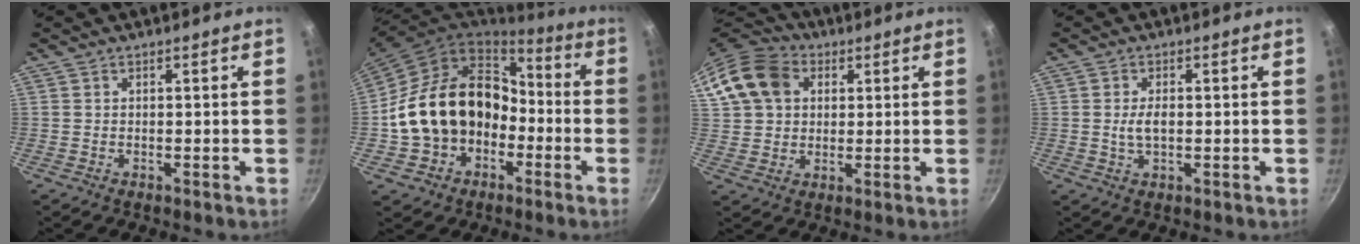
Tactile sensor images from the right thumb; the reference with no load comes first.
{"total": 19.2, "force": [-3.6, 15.3, 11.1], "torque": [-0.164, 0.066, -0.048]}
{"total": 14.5, "force": [4.6, 11.3, 7.9], "torque": [-0.142, 0.023, 0.075]}
{"total": 3.4, "force": [0.0, 1.8, 2.9], "torque": [-0.049, 0.005, 0.000]}